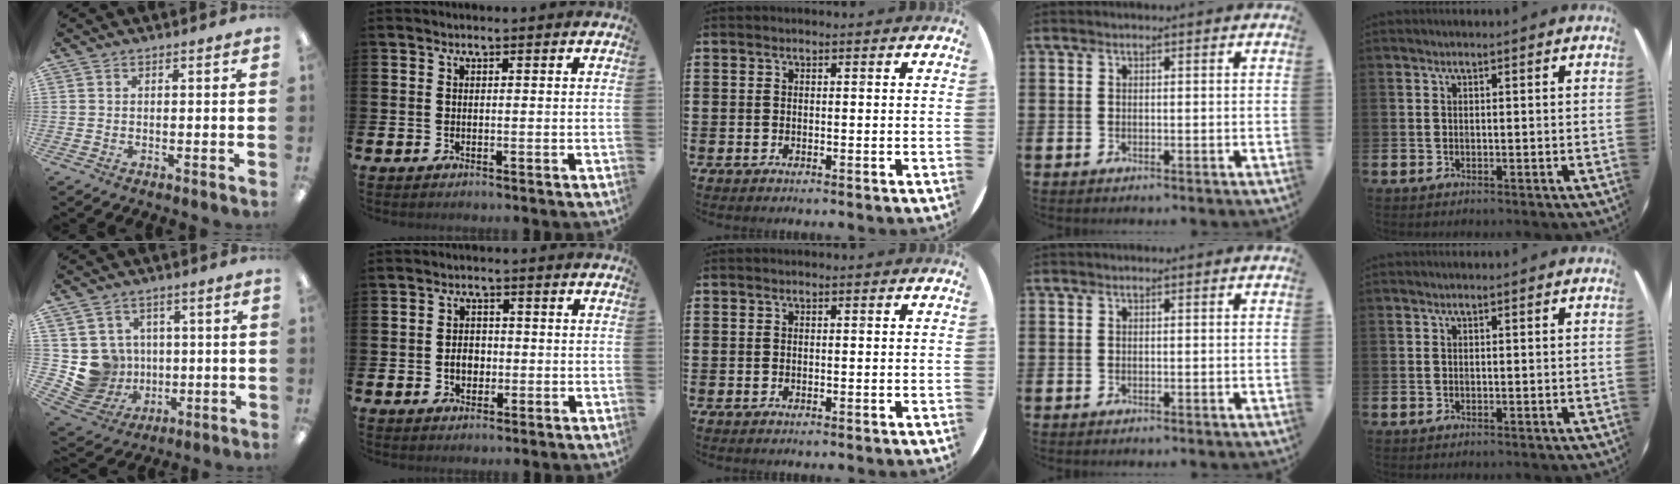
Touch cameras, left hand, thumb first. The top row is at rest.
{"thumb": {"total": 9.5, "force": [0.3, 9.5, 1.2], "torque": [-0.060, -0.007, 0.021]}, "index": {"total": 2.9, "force": [-0.6, 2.2, 1.8], "torque": [-0.016, -0.003, -0.019]}}